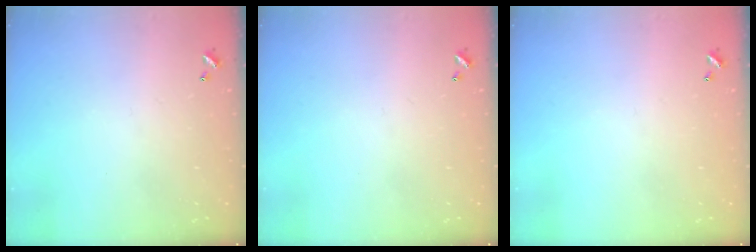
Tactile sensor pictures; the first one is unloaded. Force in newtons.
{"total": 0.0}
{"total": 0.0}